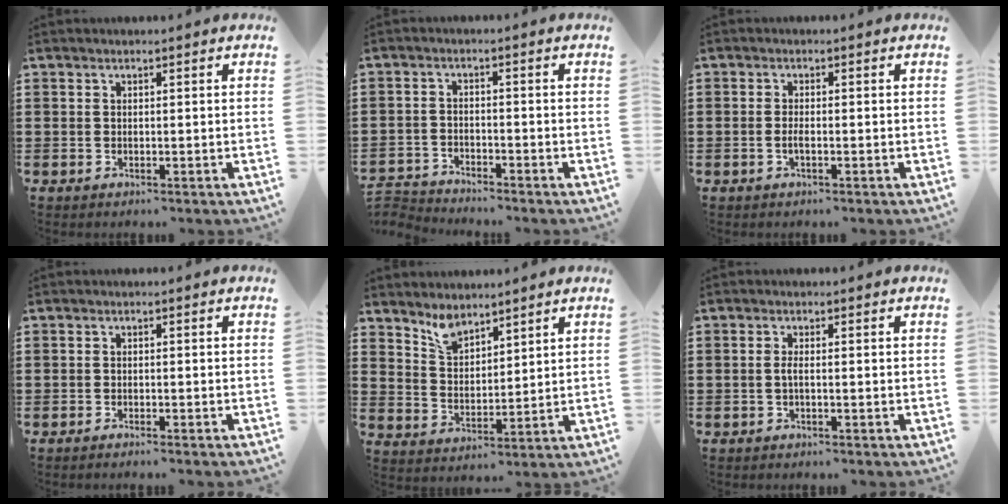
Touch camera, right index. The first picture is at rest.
{"total": 2.8, "force": [-2.8, 0.2, -0.3], "torque": [-0.004, 0.000, -0.061]}
{"total": 1.4, "force": [-0.5, 0.3, 1.3], "torque": [-0.025, -0.001, -0.009]}
{"total": 1.0, "force": [-0.9, -0.1, 0.2], "torque": [-0.005, -0.001, -0.018]}
{"total": 4.4, "force": [3.9, 1.7, 1.1], "torque": [-0.036, -0.005, 0.074]}
{"total": 1.4, "force": [-0.6, 0.1, 1.3], "torque": [-0.040, -0.007, -0.015]}